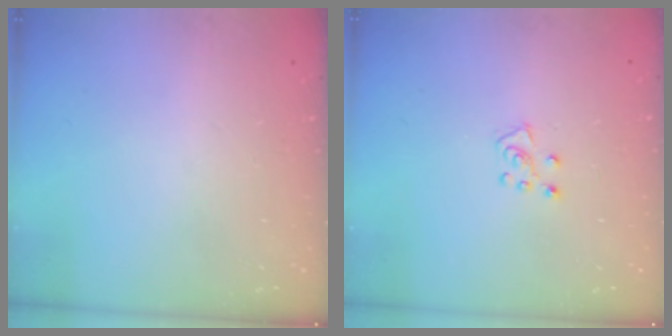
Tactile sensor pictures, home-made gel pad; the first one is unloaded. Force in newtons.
{"total": 5.3, "press": 5.3, "slide": 0.4}